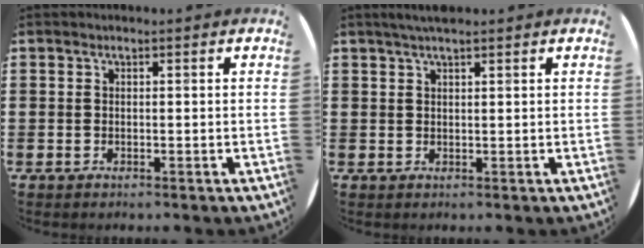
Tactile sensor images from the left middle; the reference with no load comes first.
{"total": 2.0, "force": [1.6, 0.1, 1.2], "torque": [-0.025, 0.003, 0.029]}